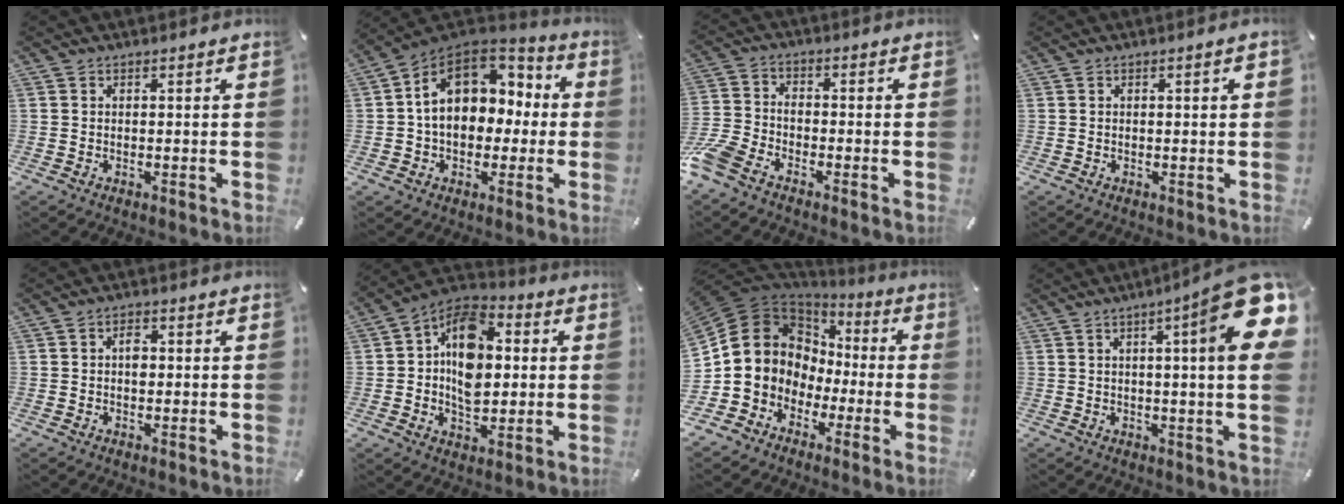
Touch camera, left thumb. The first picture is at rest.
{"total": 15.3, "force": [2.0, 11.9, 9.5], "torque": [-0.163, -0.002, 0.037]}
{"total": 7.6, "force": [-5.5, 3.6, 3.7], "torque": [-0.104, 0.010, -0.113]}
{"total": 1.6, "force": [0.2, 0.3, 1.6], "torque": [-0.029, 0.001, 0.003]}
{"total": 2.6, "force": [0.1, 1.7, 2.0], "torque": [-0.024, -0.002, -0.004]}
{"total": 13.6, "force": [0.4, 10.0, 9.2], "torque": [-0.162, 0.006, 0.007]}
{"total": 9.7, "force": [-0.6, 9.6, 1.0], "torque": [-0.044, -0.025, 0.001]}
{"total": 17.9, "force": [6.8, 1.8, 16.4], "torque": [-0.238, -0.042, 0.088]}